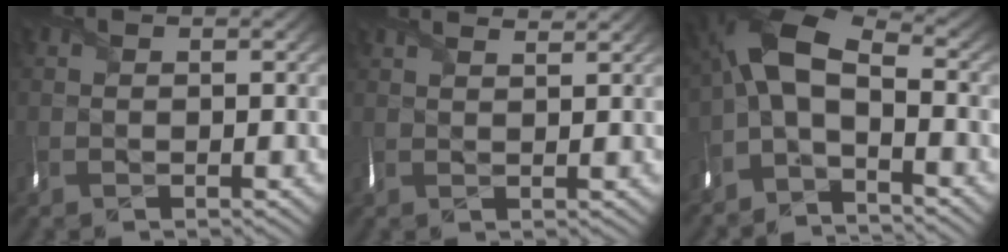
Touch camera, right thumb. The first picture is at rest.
{"total": 3.1, "force": [2.7, 0.3, 1.5], "torque": [-0.038, 0.012, 0.038]}
{"total": 8.7, "force": [-2.2, 4.0, 7.4], "torque": [-0.154, 0.017, -0.070]}